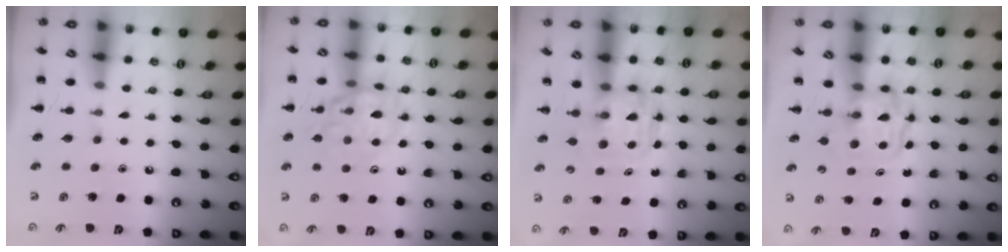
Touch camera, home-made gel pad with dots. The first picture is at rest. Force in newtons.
{"total": 12.9, "press": 12.8, "slide": 1.6}
{"total": 3.6, "press": 3.6, "slide": 0.2}
{"total": 3.6, "press": 3.5, "slide": 0.3}